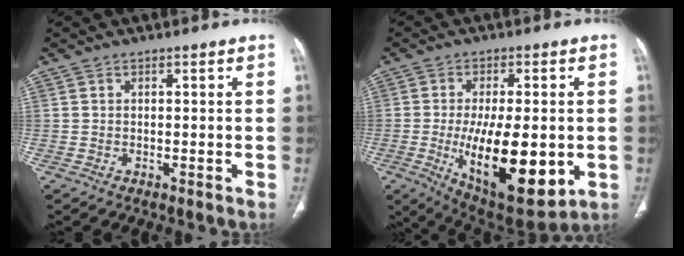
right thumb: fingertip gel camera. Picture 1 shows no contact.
{"total": 19.7, "force": [-3.5, 8.1, 17.6], "torque": [-0.281, -0.025, -0.032]}